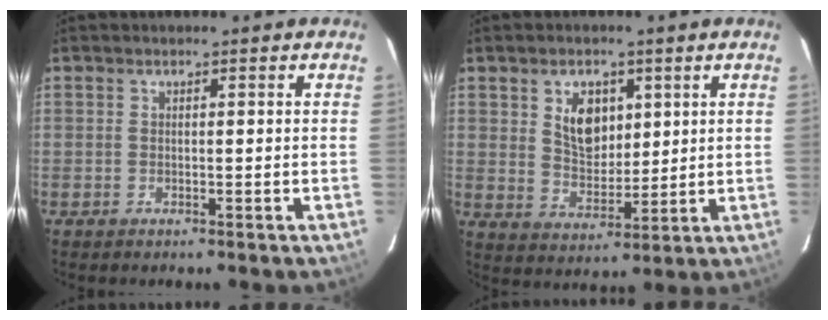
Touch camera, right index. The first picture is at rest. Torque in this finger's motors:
{"motor_torque": [0.72, 0.61, 0.16, 0.08]}